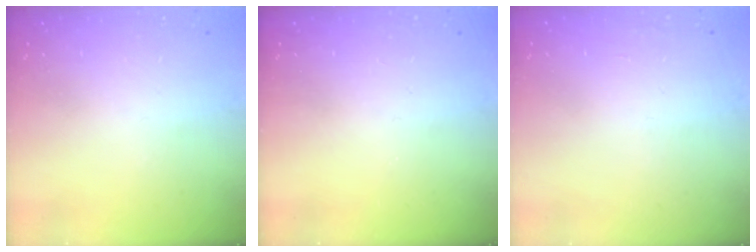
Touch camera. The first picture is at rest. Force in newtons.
{"total": 0.0}
{"total": 0.9, "press": 0.9, "slide": 0.0}